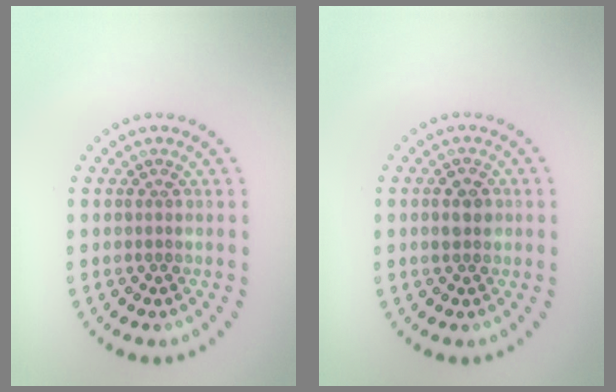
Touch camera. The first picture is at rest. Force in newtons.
{"total": 2.4, "press": 2.4, "slide": 0.2}